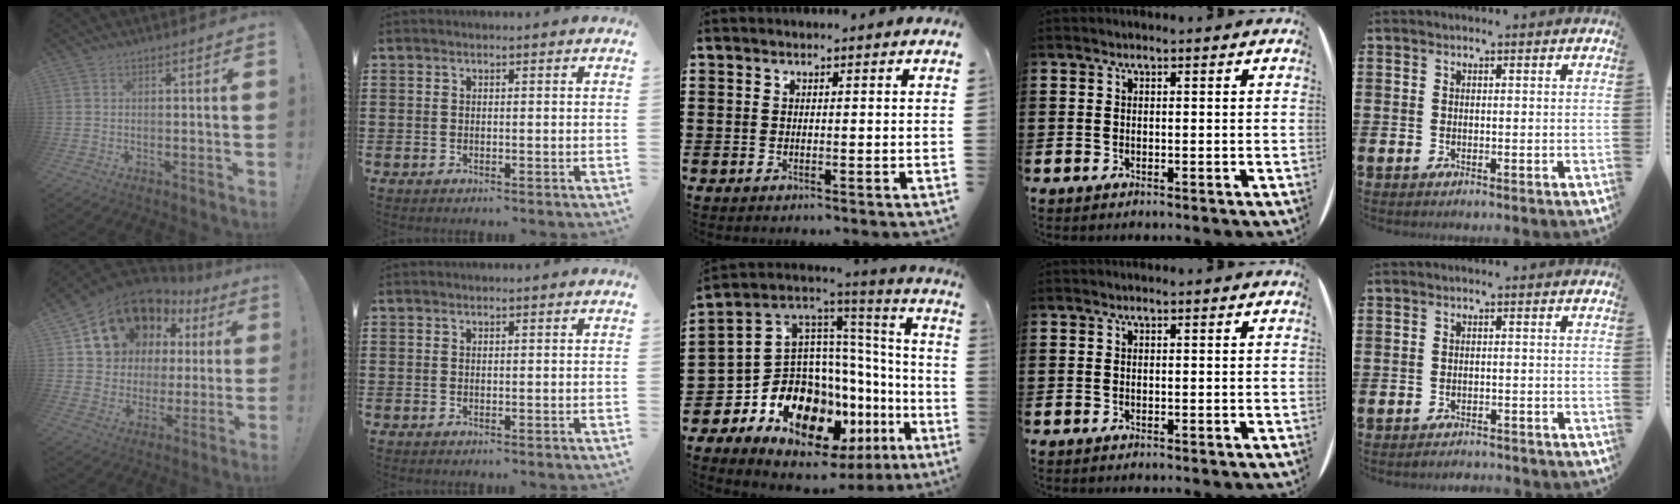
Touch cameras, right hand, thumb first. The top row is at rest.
{"thumb": {"total": 17.0, "force": [10.2, 11.6, 7.1], "torque": [-0.116, -0.068, 0.209]}, "middle": {"total": 14.1, "force": [-7.6, 9.7, 6.9], "torque": [-0.166, -0.011, -0.138]}, "little": {"total": 1.4, "force": [-1.4, 0.0, -0.1], "torque": [-0.003, 0.003, -0.030]}}